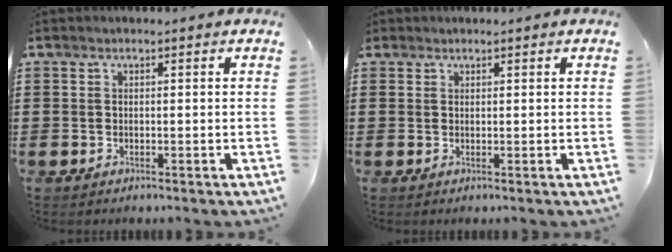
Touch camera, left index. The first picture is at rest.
{"total": 0.7, "force": [0.6, 0.4, 0.1], "torque": [-0.004, 0.002, 0.012]}